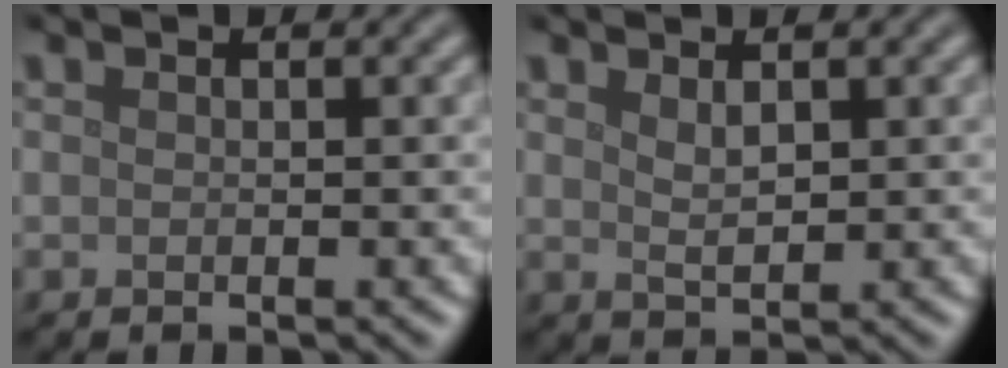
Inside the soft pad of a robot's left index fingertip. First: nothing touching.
{"total": 1.7, "force": [0.9, 0.5, 1.4], "torque": [-0.026, -0.004, 0.020]}